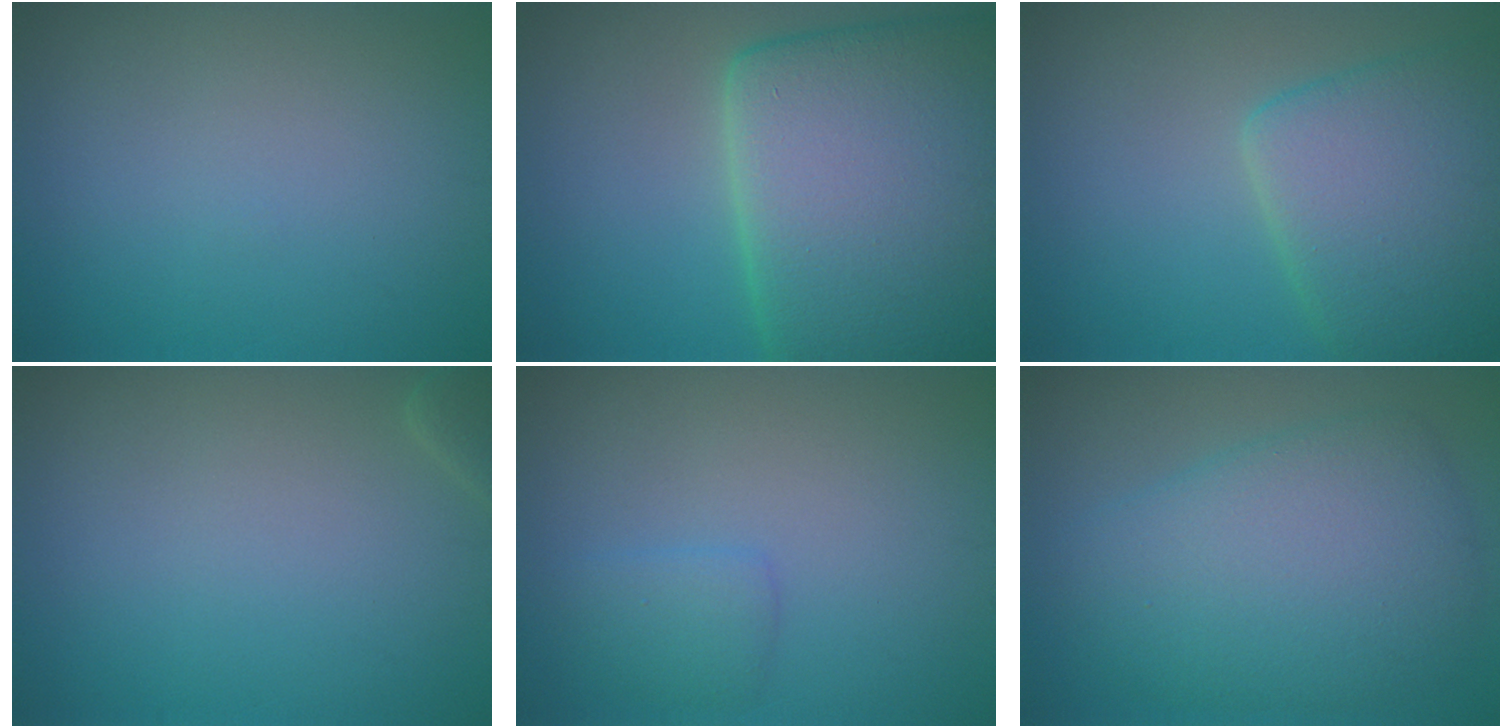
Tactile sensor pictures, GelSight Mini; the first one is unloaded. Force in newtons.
{"total": 16.2, "press": 16.1, "slide": 1.5}
{"total": 7.3, "press": 7.3, "slide": 0.4}
{"total": 1.2, "press": 1.2, "slide": 0.2}
{"total": 1.6, "press": 1.6, "slide": 0.1}
{"total": 7.4, "press": 7.4, "slide": 0.1}